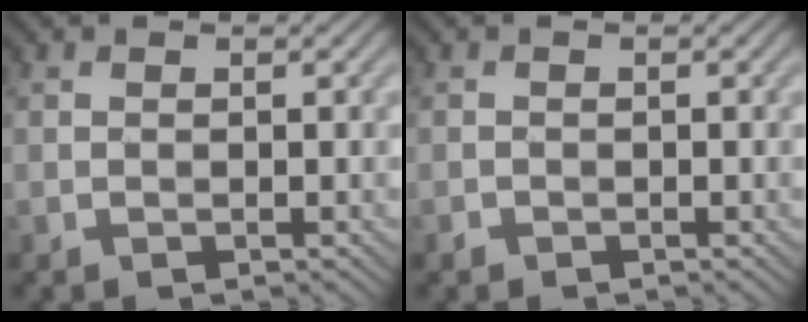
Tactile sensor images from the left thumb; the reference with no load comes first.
{"total": 0.5, "force": [-0.4, 0.3, 0.2], "torque": [-0.005, 0.001, -0.007]}